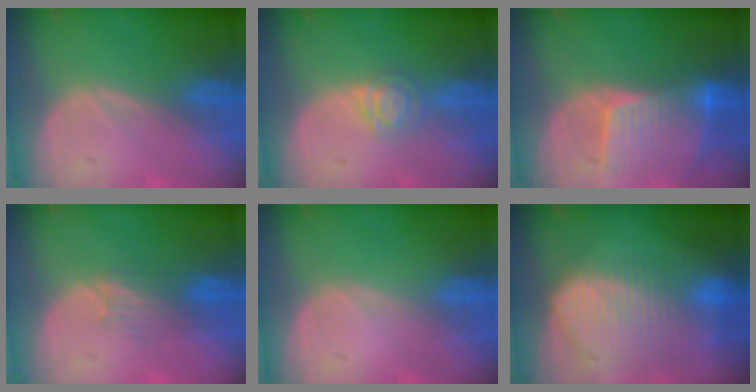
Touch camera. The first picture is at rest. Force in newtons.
{"total": 4.0, "press": 3.6, "slide": 1.8}
{"total": 8.4, "press": 7.7, "slide": 3.3}
{"total": 3.7, "press": 3.2, "slide": 1.8}
{"total": 0.0}
{"total": 10.5, "press": 9.1, "slide": 5.3}